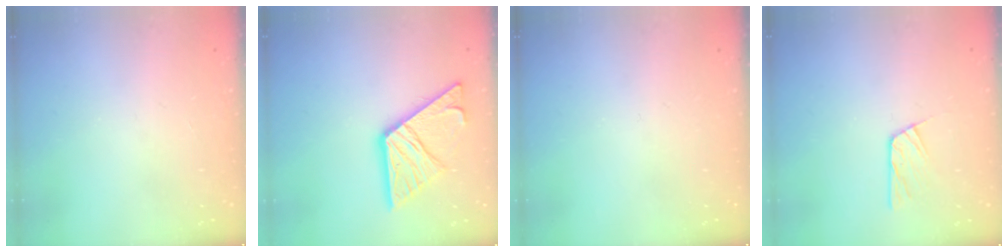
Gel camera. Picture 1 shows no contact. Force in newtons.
{"total": 16.9, "press": 16.8, "slide": 1.9}
{"total": 0.0}
{"total": 7.9, "press": 7.9, "slide": 0.6}